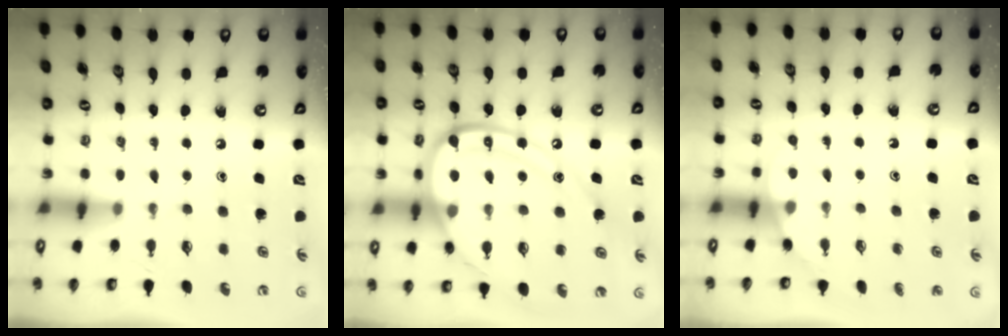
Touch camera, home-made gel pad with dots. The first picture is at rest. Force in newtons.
{"total": 18.4, "press": 18.3, "slide": 1.9}
{"total": 2.9, "press": 2.9, "slide": 0.2}